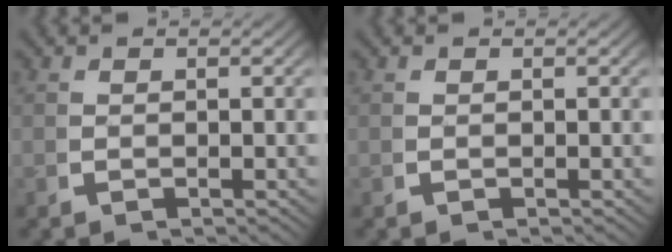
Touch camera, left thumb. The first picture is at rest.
{"total": 0.0}